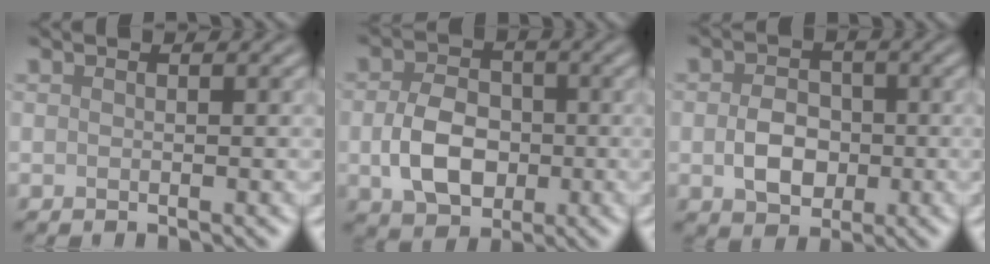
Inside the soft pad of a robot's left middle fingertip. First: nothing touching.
{"total": 5.3, "force": [-0.8, 3.8, 3.6], "torque": [-0.075, -0.004, -0.014]}
{"total": 3.8, "force": [-0.6, 2.8, 2.4], "torque": [-0.044, 0.000, -0.014]}